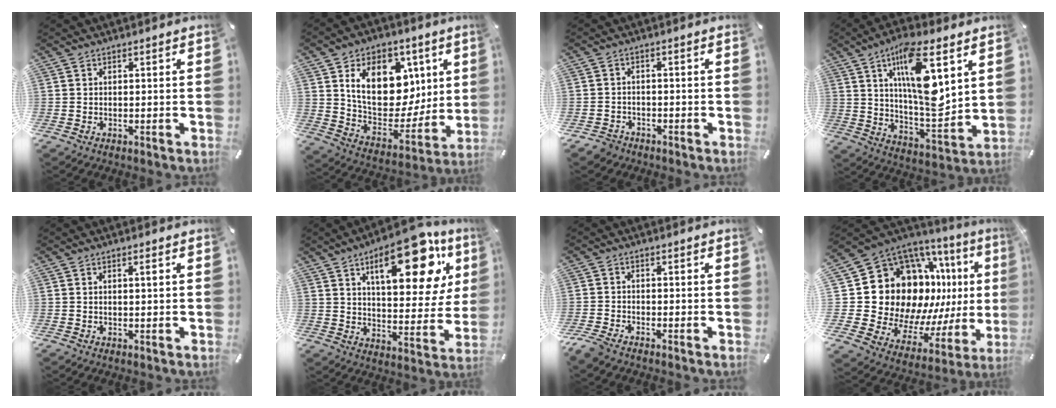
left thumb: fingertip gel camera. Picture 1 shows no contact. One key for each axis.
{"total": 19.6, "fx": 7.1, "fy": 13.6, "fz": 12.2, "tx": -0.190, "ty": -0.031, "tz": 0.133}
{"total": 3.0, "fx": -2.2, "fy": 2.0, "fz": 0.6, "tx": -0.017, "ty": 0.011, "tz": -0.046}
{"total": 17.7, "fx": 7.5, "fy": 6.1, "fz": 14.8, "tx": -0.268, "ty": -0.030, "tz": 0.118}
{"total": 1.2, "fx": 0.4, "fy": 0.3, "fz": 1.1, "tx": -0.020, "ty": 0.002, "tz": 0.005}
{"total": 22.7, "fx": 11.6, "fy": 9.6, "fz": 17.0, "tx": -0.231, "ty": -0.058, "tz": 0.179}
{"total": 2.6, "fx": -2.4, "fy": 0.7, "fz": 0.9, "tx": -0.035, "ty": 0.003, "tz": -0.052}
{"total": 21.9, "fx": 5.5, "fy": 17.0, "fz": 12.6, "tx": -0.207, "ty": -0.097, "tz": 0.153}